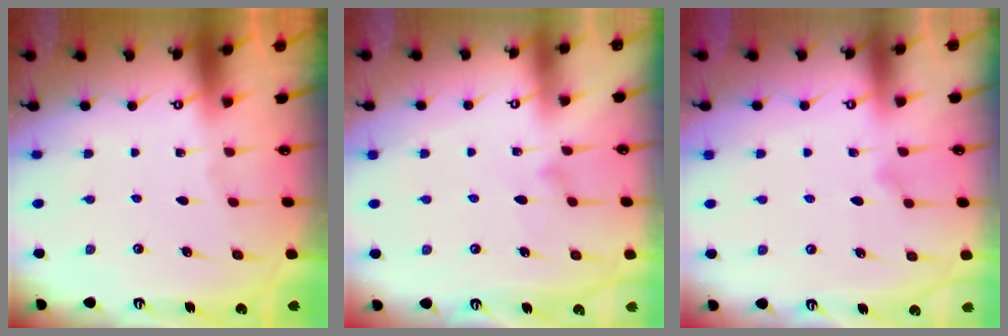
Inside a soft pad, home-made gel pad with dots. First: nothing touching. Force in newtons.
{"total": 6.9, "press": 6.9, "slide": 0.4}
{"total": 7.5, "press": 7.4, "slide": 1.1}